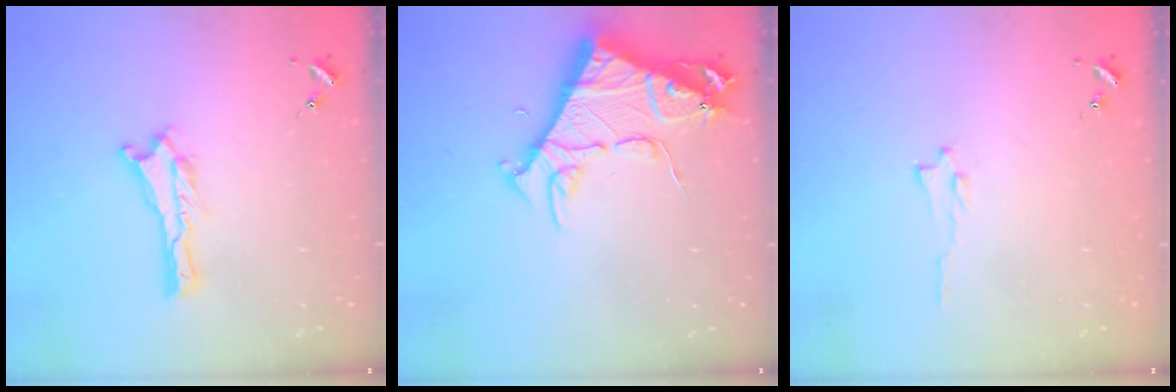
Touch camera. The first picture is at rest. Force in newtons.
{"total": 7.9, "press": 7.9, "slide": 0.9}
{"total": 0.6, "press": 0.6, "slide": 0.1}